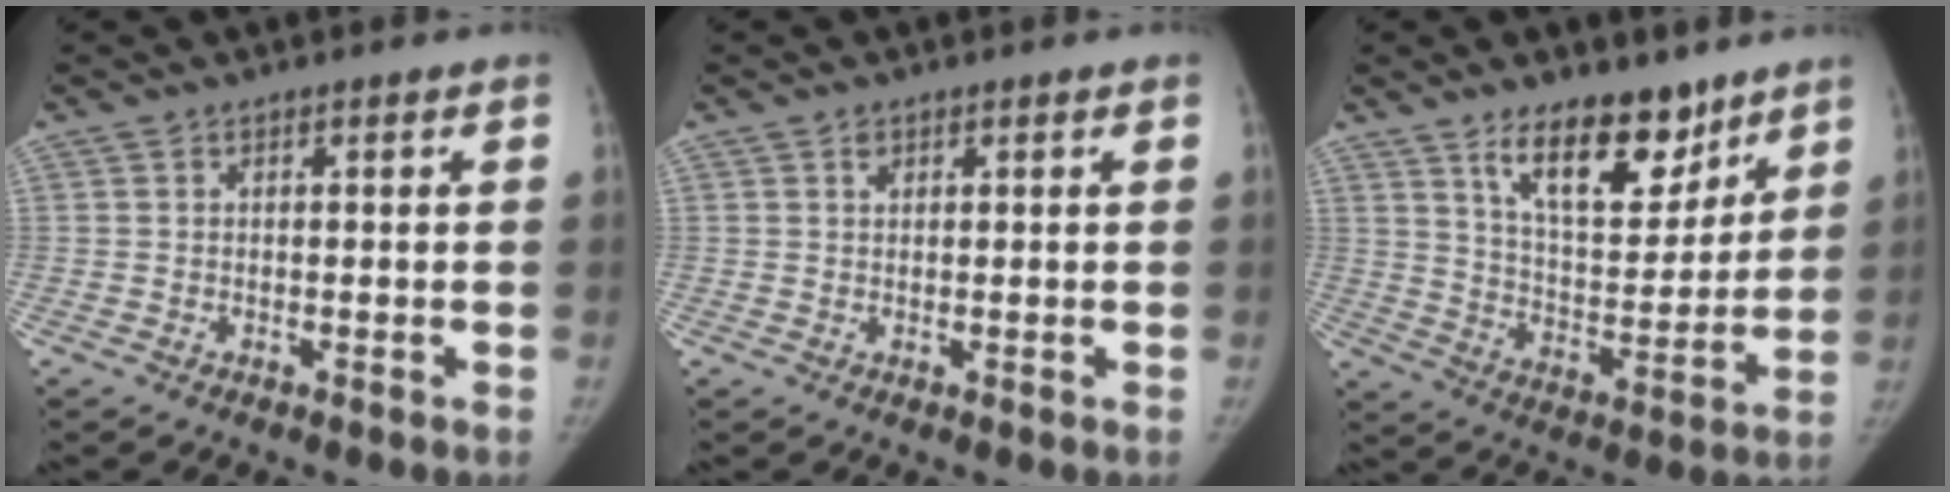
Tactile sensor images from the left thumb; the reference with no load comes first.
{"total": 1.2, "force": [0.7, 0.9, 0.5], "torque": [-0.001, -0.004, 0.011]}
{"total": 15.1, "force": [10.2, 6.7, 8.8], "torque": [-0.095, -0.078, 0.178]}